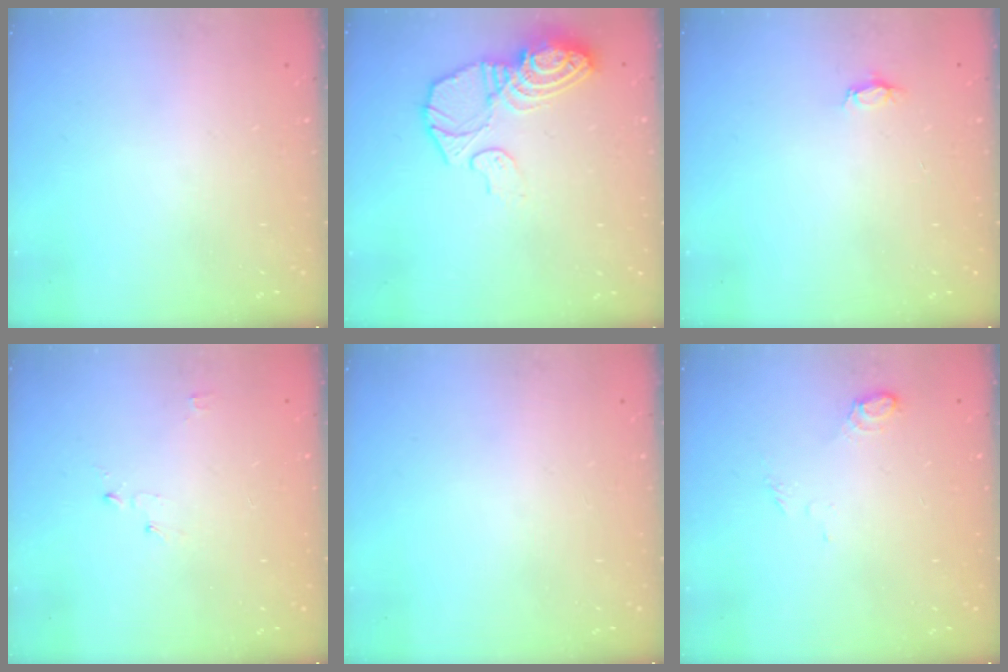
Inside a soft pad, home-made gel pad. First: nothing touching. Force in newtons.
{"total": 11.4, "press": 11.4, "slide": 1.2}
{"total": 2.8, "press": 2.8, "slide": 0.4}
{"total": 2.4, "press": 2.4, "slide": 0.3}
{"total": 0.0}
{"total": 4.8, "press": 4.8, "slide": 0.7}